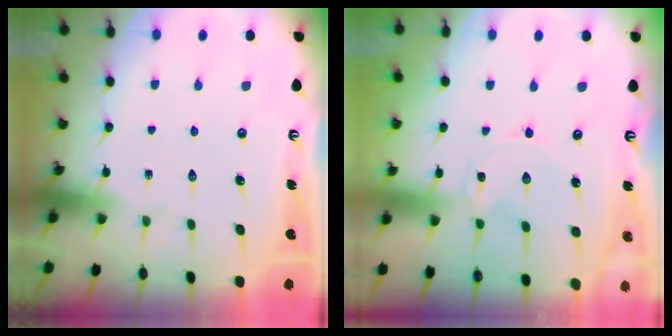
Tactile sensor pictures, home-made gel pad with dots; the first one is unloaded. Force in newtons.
{"total": 0.0}